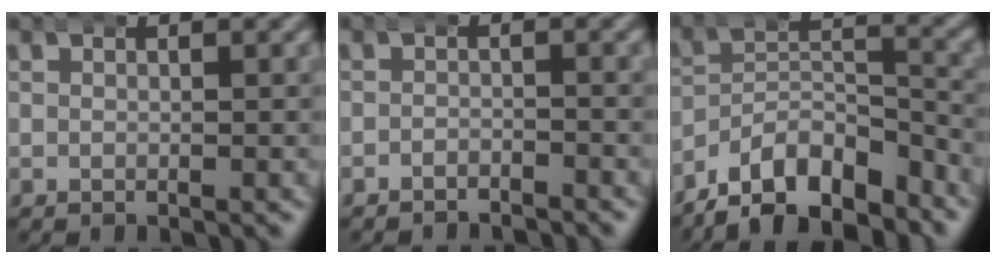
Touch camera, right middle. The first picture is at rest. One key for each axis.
{"total": 2.5, "fx": -2.5, "fy": 0.2, "fz": -0.1, "tx": 0.005, "ty": -0.006, "tz": -0.044}
{"total": 12.1, "fx": -9.1, "fy": 6.5, "fz": 4.7, "tx": -0.062, "ty": -0.028, "tz": -0.147}